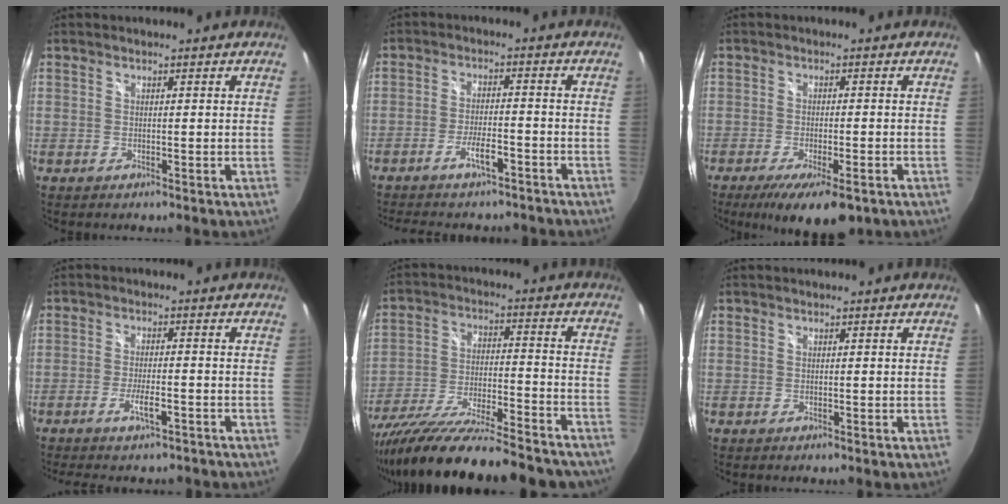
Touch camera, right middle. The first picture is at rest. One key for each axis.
{"total": 7.6, "fx": -6.4, "fy": 1.9, "fz": 3.8, "tx": -0.082, "ty": -0.004, "tz": -0.100}
{"total": 10.3, "fx": -6.7, "fy": 2.9, "fz": 7.2, "tx": -0.140, "ty": -0.030, "tz": -0.103}
{"total": 4.4, "fx": -3.4, "fy": 0.8, "fz": 2.7, "tx": -0.063, "ty": -0.005, "tz": -0.058}
{"total": 28.6, "fx": -24.2, "fy": 5.2, "fz": 14.3, "tx": -0.256, "ty": -0.072, "tz": -0.358}
{"total": 0.0}